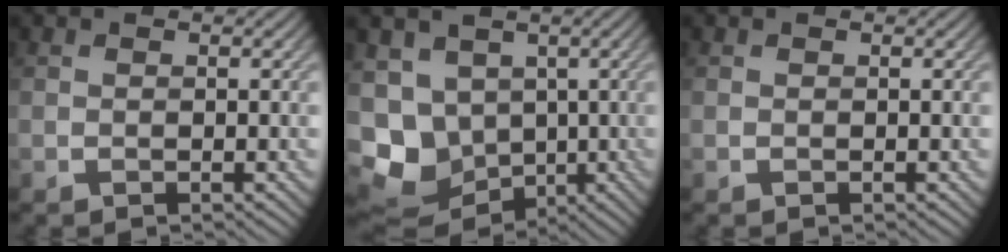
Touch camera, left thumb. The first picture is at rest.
{"total": 10.8, "force": [-1.6, 8.8, 6.0], "torque": [-0.152, -0.026, -0.020]}
{"total": 0.0}